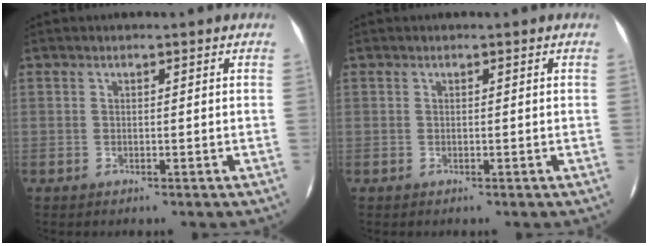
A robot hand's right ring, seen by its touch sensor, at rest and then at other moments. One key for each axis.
{"total": 0.0}